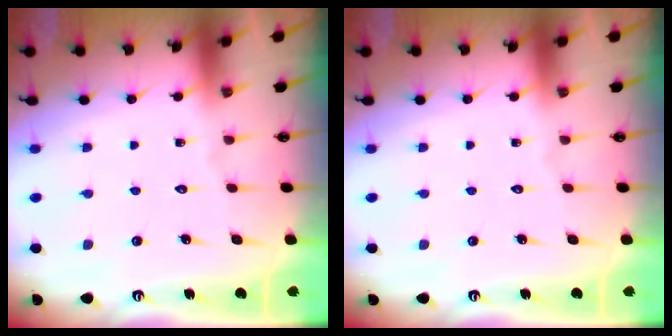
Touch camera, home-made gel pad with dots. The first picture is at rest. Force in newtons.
{"total": 0.0}